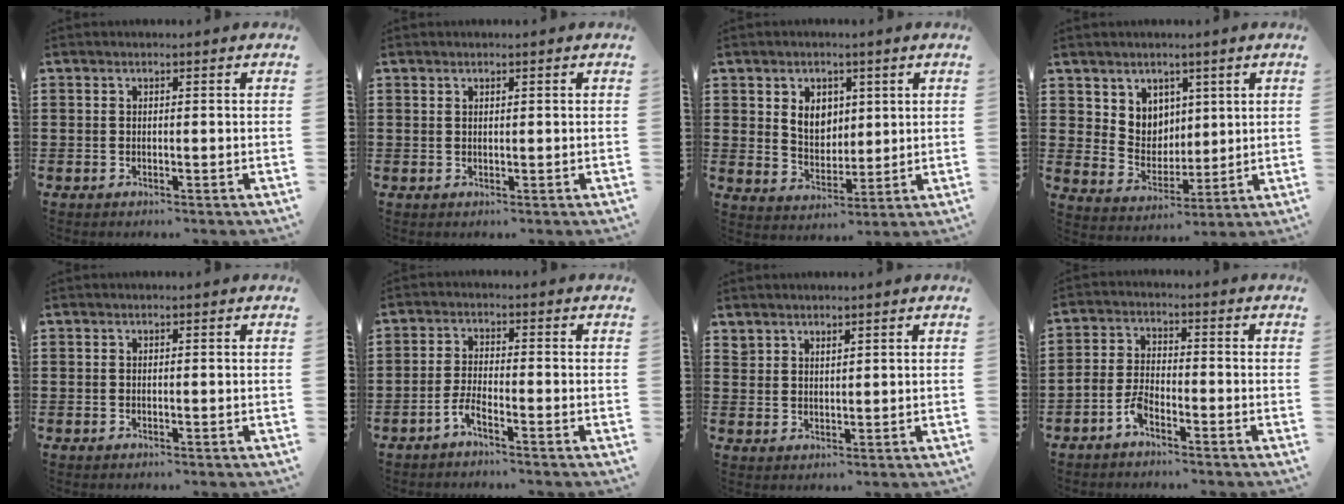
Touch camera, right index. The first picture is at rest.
{"total": 0.6, "force": [0.5, 0.3, 0.2], "torque": [-0.005, 0.003, 0.010]}
{"total": 5.1, "force": [1.8, 4.0, 2.5], "torque": [-0.058, 0.009, 0.031]}
{"total": 6.0, "force": [3.7, 4.7, 0.0], "torque": [-0.034, -0.008, 0.071]}
{"total": 0.0}
{"total": 2.9, "force": [-2.3, 0.1, 1.8], "torque": [-0.048, -0.004, -0.048]}
{"total": 2.1, "force": [2.0, 0.5, 0.0], "torque": [-0.003, 0.004, 0.039]}
{"total": 3.7, "force": [-3.1, 0.9, 1.8], "torque": [-0.056, -0.001, -0.067]}